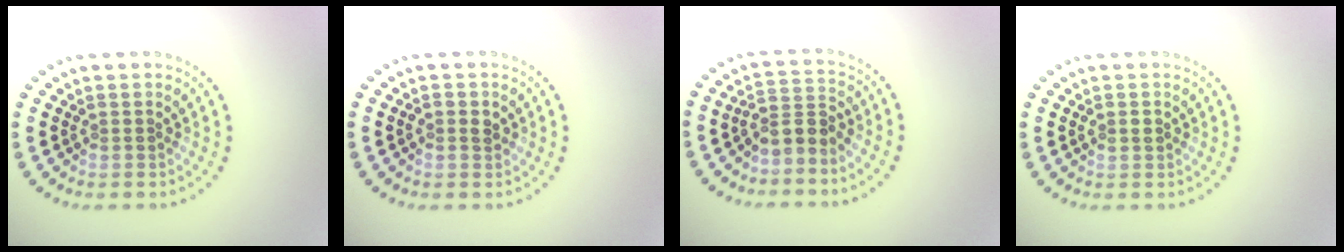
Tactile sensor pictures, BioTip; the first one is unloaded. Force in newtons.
{"total": 1.2, "press": 1.2, "slide": 0.0}
{"total": 2.7, "press": 2.0, "slide": 1.8}
{"total": 1.2, "press": 1.2, "slide": 0.2}